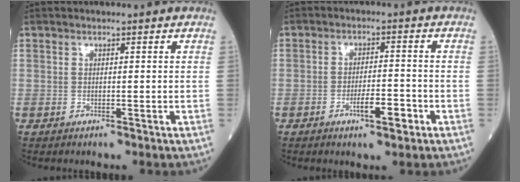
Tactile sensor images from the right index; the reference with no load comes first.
{"total": 4.5, "force": [-2.3, 0.6, 3.9], "torque": [-0.066, 0.001, -0.037]}